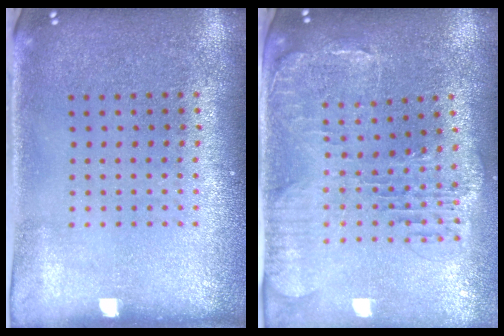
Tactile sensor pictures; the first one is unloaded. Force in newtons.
{"total": 1.6, "press": 1.5, "slide": 0.4}